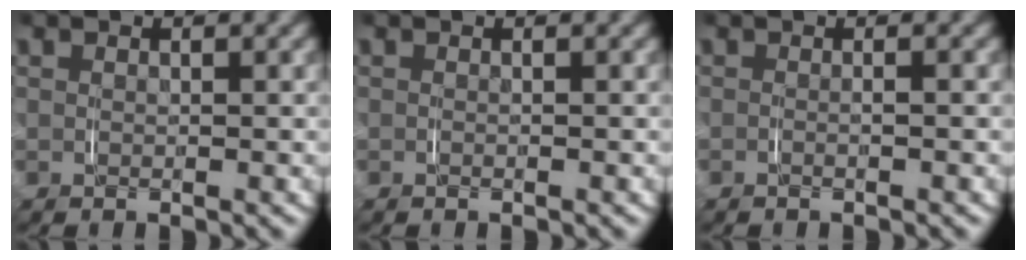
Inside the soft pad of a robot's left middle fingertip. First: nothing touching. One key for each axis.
{"total": 0.0}
{"total": 0.8, "fx": -0.5, "fy": -0.6, "fz": -0.1, "tx": 0.002, "ty": 0.002, "tz": -0.014}